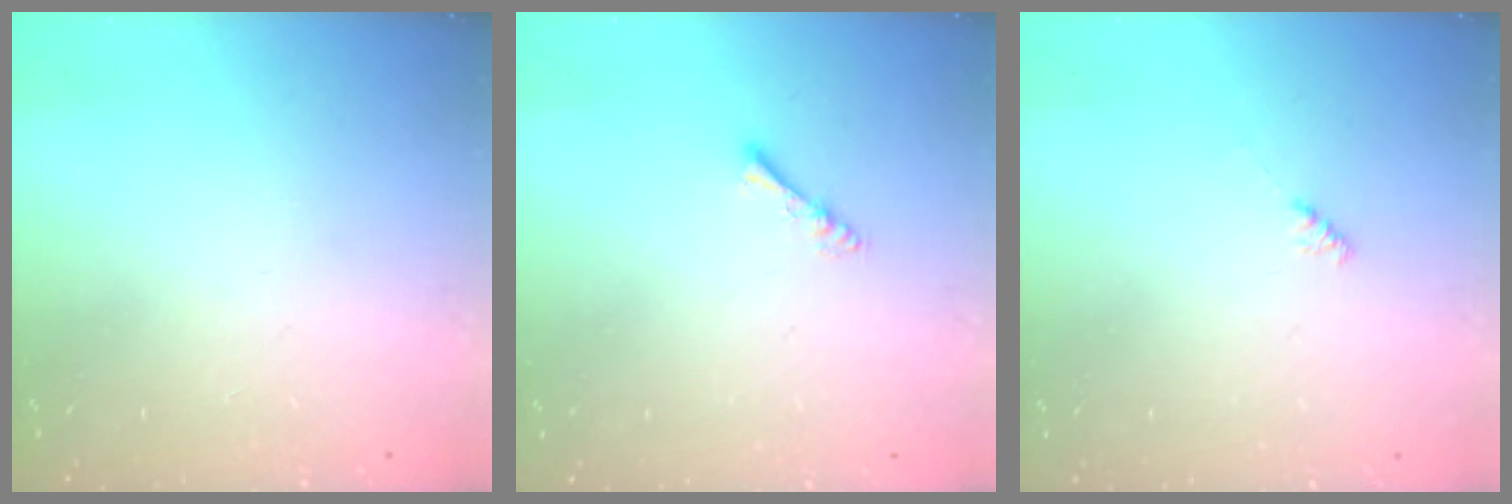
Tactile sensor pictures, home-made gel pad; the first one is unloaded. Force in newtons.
{"total": 2.9, "press": 2.8, "slide": 0.5}
{"total": 2.0, "press": 1.9, "slide": 0.5}